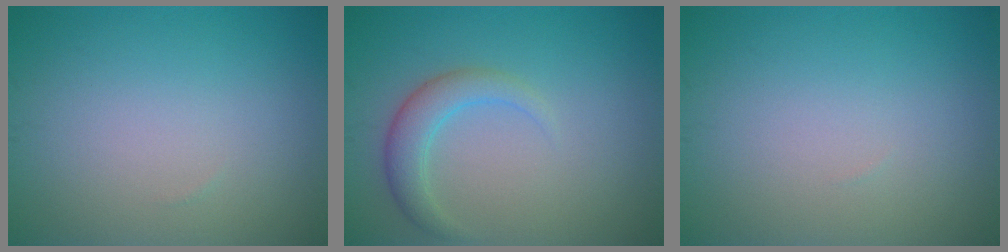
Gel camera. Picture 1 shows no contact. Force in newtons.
{"total": 2.8, "press": 2.8, "slide": 0.2}
{"total": 0.0}